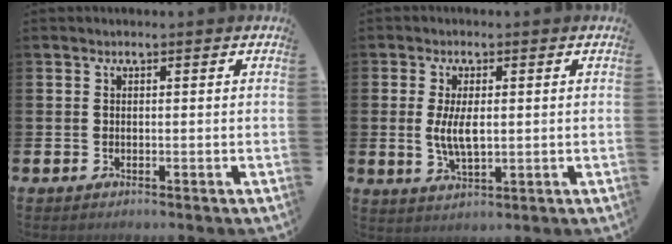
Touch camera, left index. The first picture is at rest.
{"total": 4.6, "force": [0.5, 2.0, 4.1], "torque": [-0.074, 0.004, 0.006]}